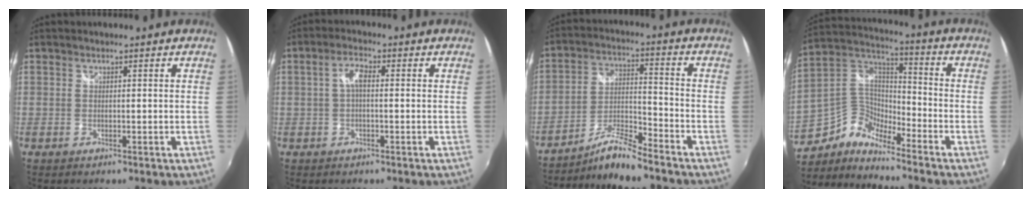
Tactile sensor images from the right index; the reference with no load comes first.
{"total": 3.1, "force": [0.0, 1.2, 2.9], "torque": [-0.057, 0.011, 0.000]}
{"total": 8.1, "force": [-7.5, -0.5, 3.1], "torque": [-0.069, 0.019, -0.143]}
{"total": 8.4, "force": [-6.0, 4.3, 4.1], "torque": [-0.103, 0.031, -0.135]}